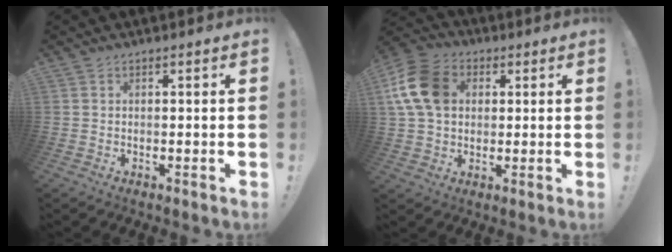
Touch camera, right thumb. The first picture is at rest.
{"total": 15.1, "force": [3.7, 11.5, 9.1], "torque": [-0.162, -0.002, 0.077]}